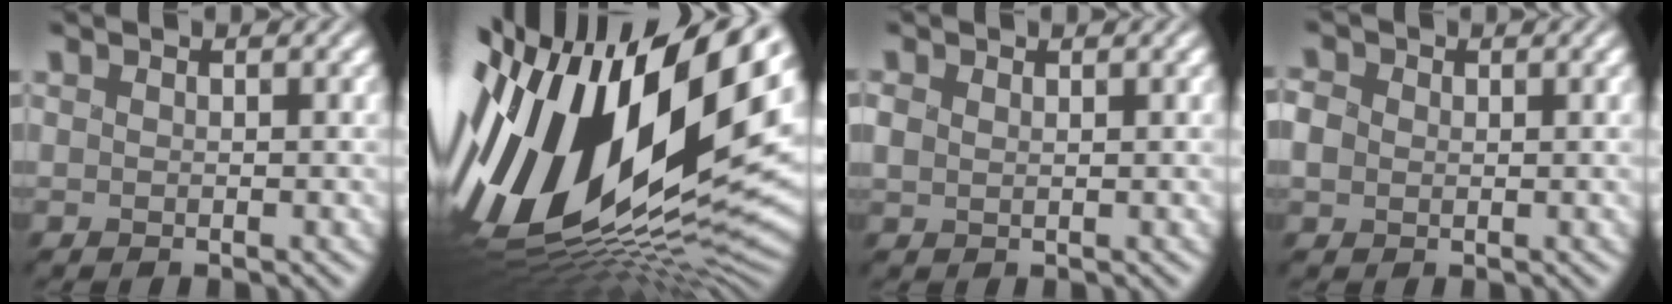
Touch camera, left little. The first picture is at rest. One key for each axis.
{"total": 21.0, "fx": 1.6, "fy": 10.9, "fz": 17.8, "tx": -0.351, "ty": -0.020, "tz": 0.017}
{"total": 1.0, "fx": 0.4, "fy": 0.6, "fz": 0.6, "tx": -0.016, "ty": -0.002, "tz": 0.009}
{"total": 2.0, "fx": -0.1, "fy": 1.8, "fz": 0.9, "tx": -0.026, "ty": 0.001, "tz": -0.006}